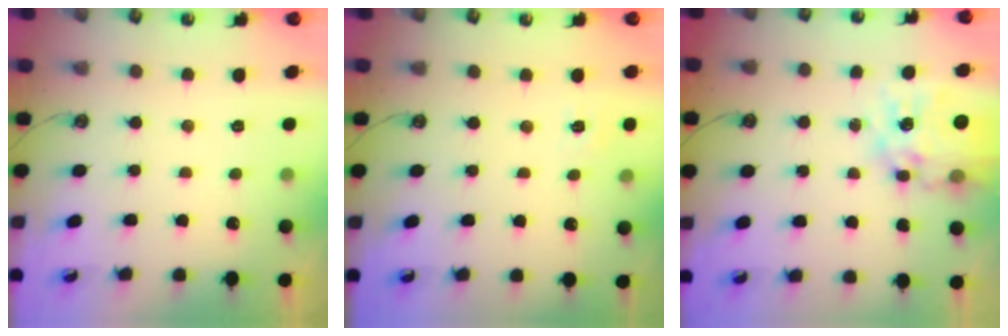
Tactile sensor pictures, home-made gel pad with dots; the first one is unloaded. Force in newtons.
{"total": 4.5, "press": 4.5, "slide": 0.6}
{"total": 15.1, "press": 15.0, "slide": 1.4}